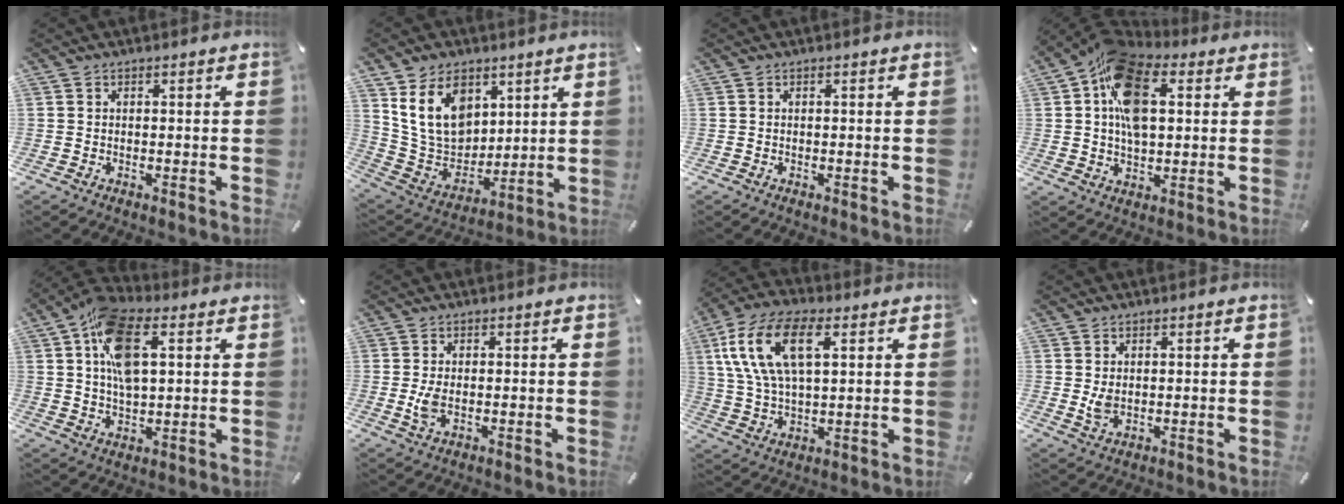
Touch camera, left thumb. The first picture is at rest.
{"total": 14.8, "force": [6.7, 11.1, 7.2], "torque": [-0.158, -0.025, 0.132]}
{"total": 0.0}
{"total": 15.8, "force": [3.8, 10.0, 11.6], "torque": [-0.209, 0.004, 0.069]}
{"total": 12.6, "force": [4.0, 6.6, 10.0], "torque": [-0.191, 0.003, 0.073]}
{"total": 3.7, "force": [-0.1, 1.8, 3.3], "torque": [-0.073, -0.009, -0.009]}
{"total": 15.6, "force": [6.0, 7.9, 12.1], "torque": [-0.279, 0.006, 0.102]}
{"total": 3.2, "force": [0.4, 2.1, 2.3], "torque": [-0.051, -0.006, 0.002]}